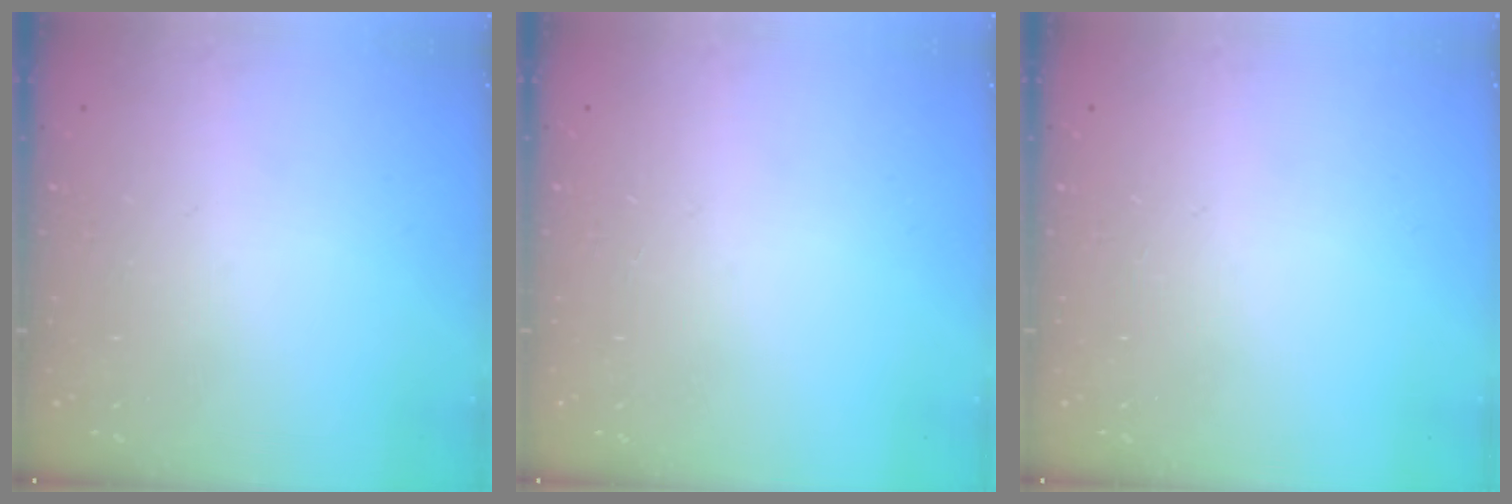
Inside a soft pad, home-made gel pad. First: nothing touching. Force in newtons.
{"total": 0.0}
{"total": 0.0}